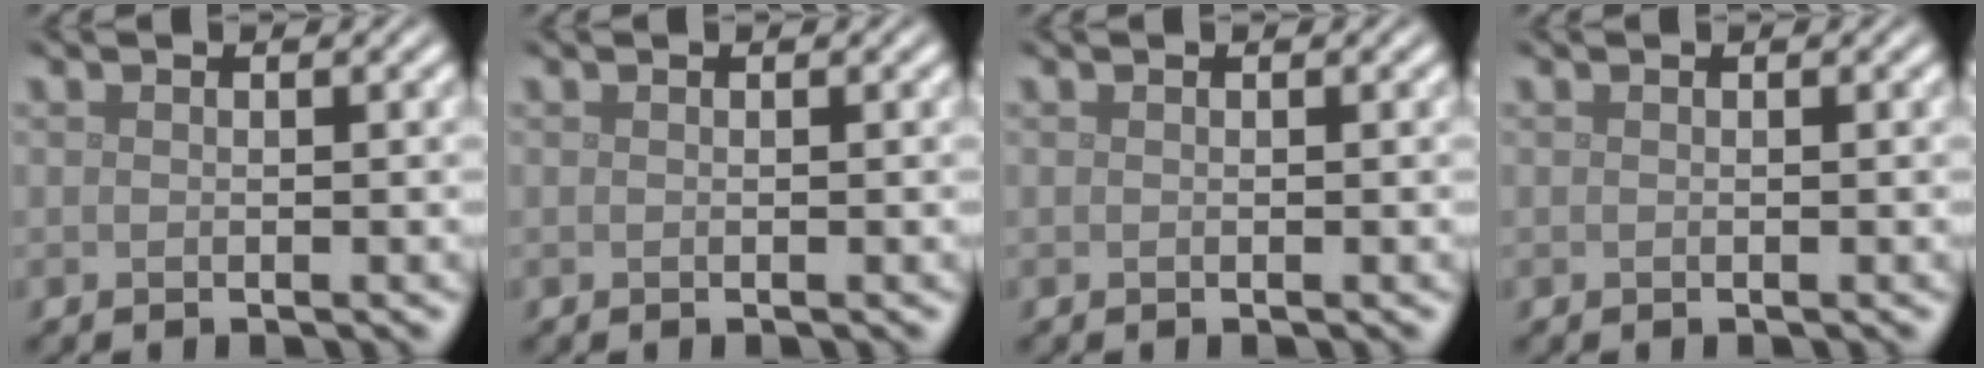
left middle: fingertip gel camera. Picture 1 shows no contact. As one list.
[{"total": 0.0}, {"total": 0.0}, {"total": 0.0}]